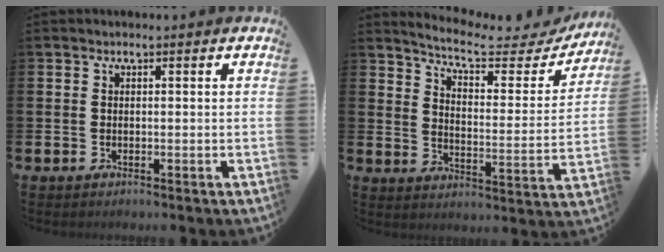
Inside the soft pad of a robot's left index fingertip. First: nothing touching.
{"total": 8.0, "force": [7.2, 1.6, 3.1], "torque": [-0.078, -0.050, 0.119]}